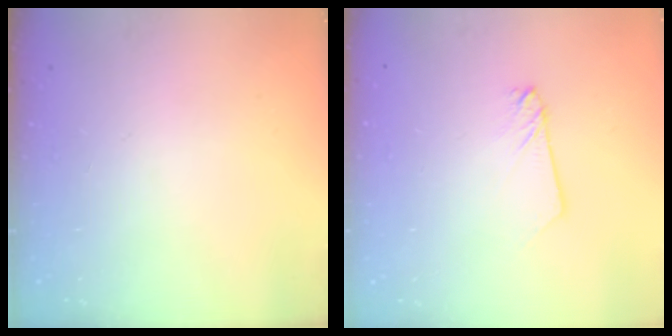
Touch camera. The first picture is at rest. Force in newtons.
{"total": 2.2, "press": 2.2, "slide": 0.1}